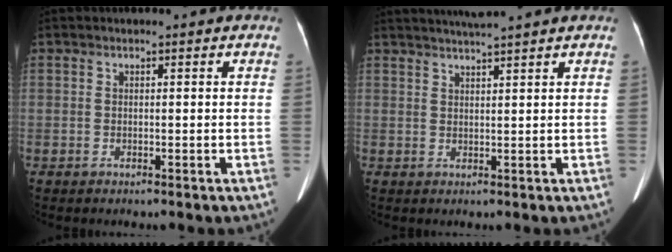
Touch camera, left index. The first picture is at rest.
{"total": 5.9, "force": [5.2, -1.2, 2.5], "torque": [-0.041, 0.004, 0.075]}